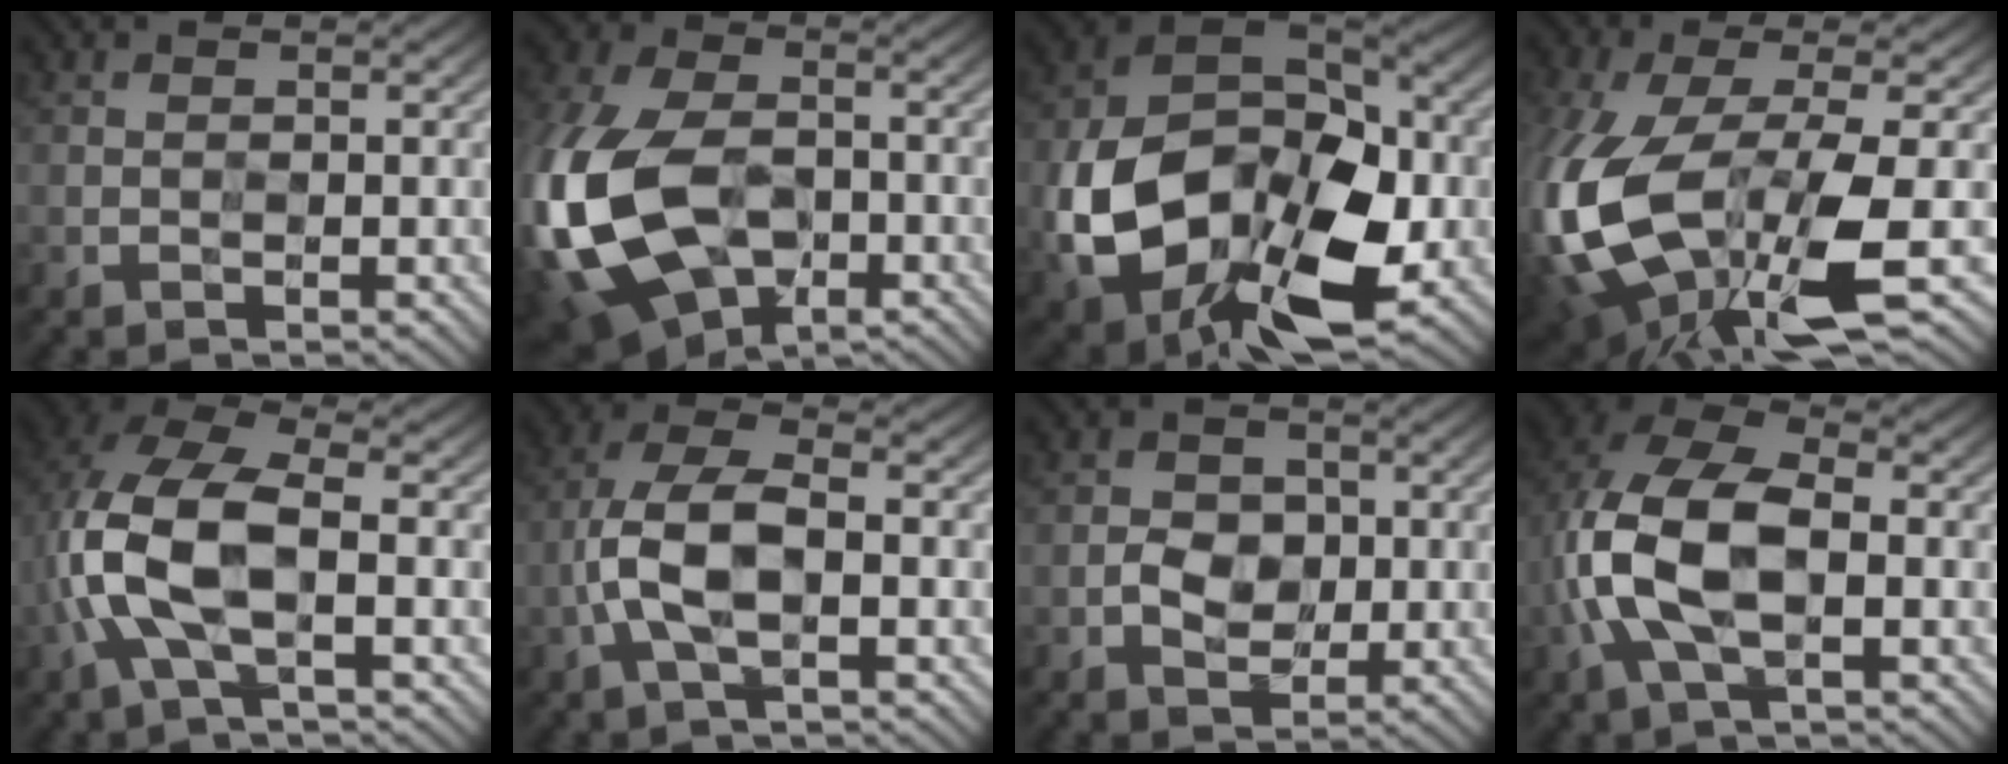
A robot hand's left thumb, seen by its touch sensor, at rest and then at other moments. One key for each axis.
{"total": 16.0, "fx": -4.5, "fy": 10.4, "fz": 11.3, "tx": -0.295, "ty": -0.017, "tz": -0.092}
{"total": 17.6, "fx": -5.8, "fy": 12.1, "fz": 11.5, "tx": -0.247, "ty": -0.038, "tz": -0.089}
{"total": 15.1, "fx": -4.9, "fy": 6.5, "fz": 12.7, "tx": -0.315, "ty": -0.043, "tz": -0.069}
{"total": 10.6, "fx": -1.7, "fy": 5.6, "fz": 8.8, "tx": -0.210, "ty": 0.009, "tz": -0.038}
{"total": 7.7, "fx": -2.0, "fy": 3.6, "fz": 6.5, "tx": -0.134, "ty": 0.010, "tz": -0.041}
{"total": 2.9, "fx": -0.5, "fy": 2.6, "fz": 1.2, "tx": -0.012, "ty": 0.000, "tz": -0.012}
{"total": 12.1, "fx": -1.5, "fy": 7.3, "fz": 9.5, "tx": -0.220, "ty": 0.010, "tz": -0.034}